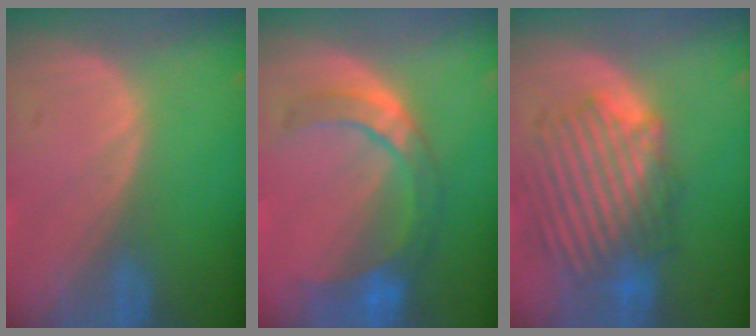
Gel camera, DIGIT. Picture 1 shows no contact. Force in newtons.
{"total": 7.7, "press": 7.3, "slide": 2.4}
{"total": 8.7, "press": 8.6, "slide": 1.3}